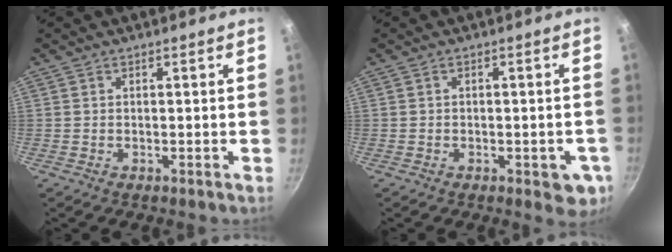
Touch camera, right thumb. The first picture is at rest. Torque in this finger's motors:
{"motor_torque": [0.50, 0.39, -0.26, 0.03, 0.09]}